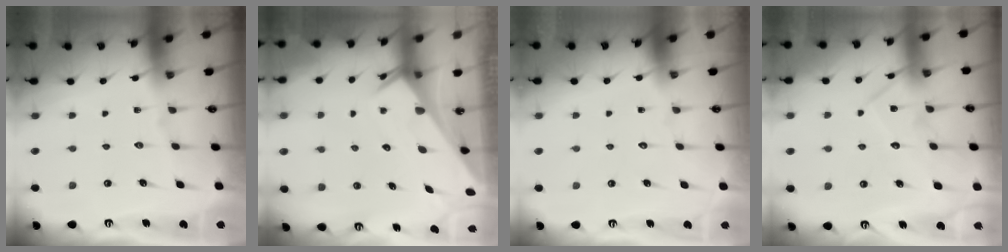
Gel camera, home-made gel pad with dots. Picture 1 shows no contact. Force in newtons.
{"total": 2.7, "press": 2.7, "slide": 0.1}
{"total": 1.7, "press": 1.7, "slide": 0.1}
{"total": 12.9, "press": 12.9, "slide": 0.9}